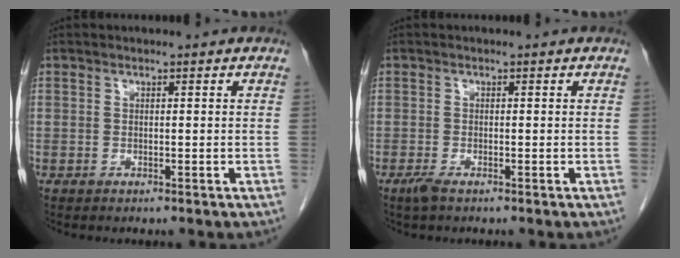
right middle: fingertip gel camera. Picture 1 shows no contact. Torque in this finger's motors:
{"motor_torque": [0.36, -0.16, 0.03, 0.03]}